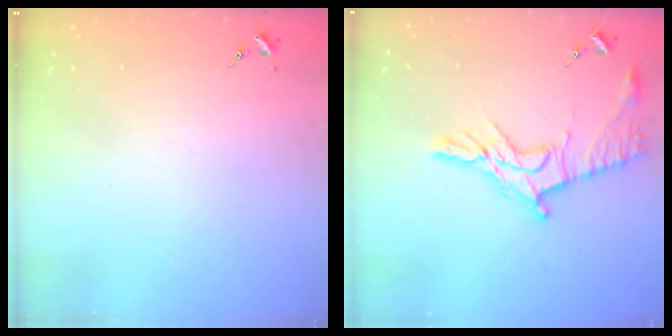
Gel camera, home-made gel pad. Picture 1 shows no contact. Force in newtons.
{"total": 13.9, "press": 13.8, "slide": 0.9}